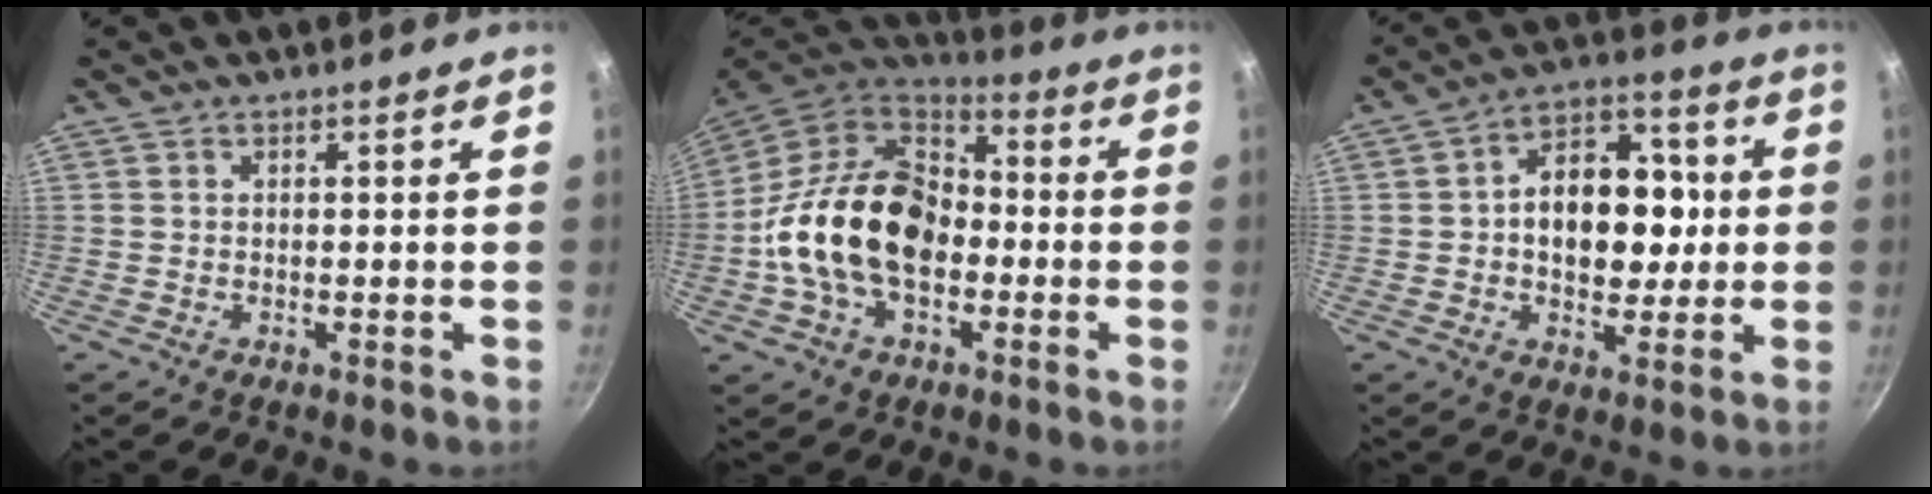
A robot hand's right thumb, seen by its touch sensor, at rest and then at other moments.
{"total": 21.4, "force": [-2.8, 14.4, 15.5], "torque": [-0.249, 0.039, -0.064]}
{"total": 15.6, "force": [0.3, 11.0, 11.1], "torque": [-0.116, 0.025, -0.005]}